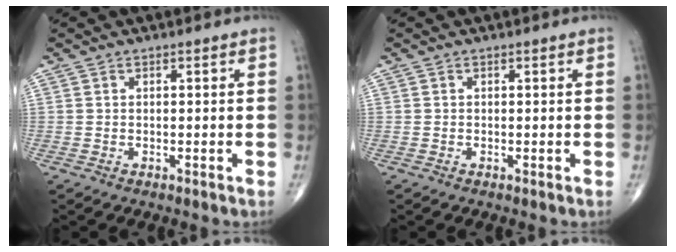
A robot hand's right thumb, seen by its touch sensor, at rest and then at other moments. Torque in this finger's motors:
{"motor_torque": [-0.17, -0.02, -0.32, -0.26, -0.02]}